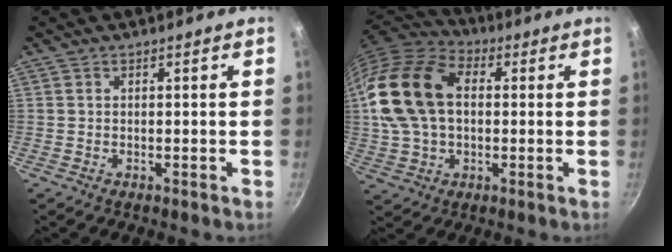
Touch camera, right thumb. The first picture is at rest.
{"total": 18.6, "force": [1.9, 12.7, 13.4], "torque": [-0.247, 0.028, 0.027]}